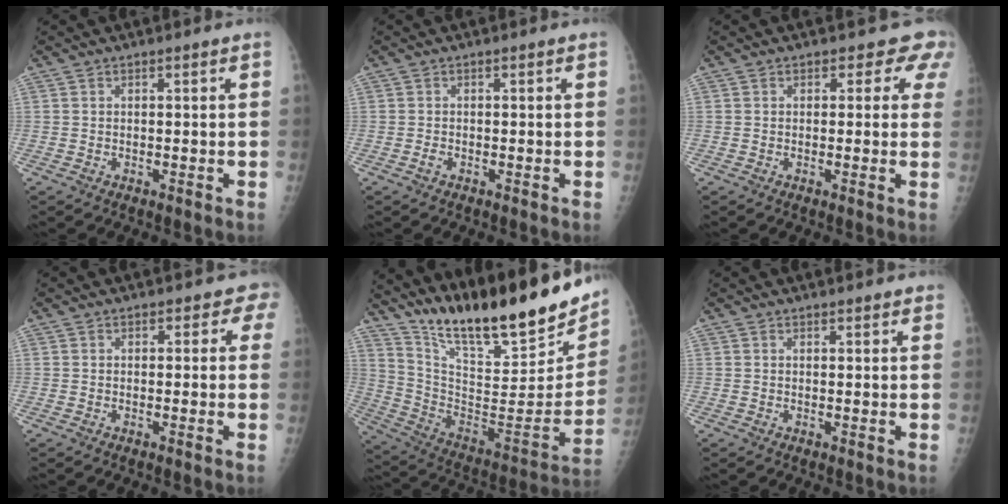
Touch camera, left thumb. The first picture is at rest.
{"total": 0.7, "force": [-0.4, 0.4, 0.4], "torque": [-0.009, 0.000, -0.008]}
{"total": 3.9, "force": [2.8, 2.6, 1.0], "torque": [0.026, -0.010, 0.010]}
{"total": 2.0, "force": [1.1, 1.5, 0.8], "torque": [0.021, 0.000, 0.001]}
{"total": 28.6, "force": [21.5, 6.9, 17.4], "torque": [-0.250, -0.096, 0.346]}
{"total": 1.6, "force": [1.4, 0.5, 0.6], "torque": [0.000, -0.001, 0.017]}